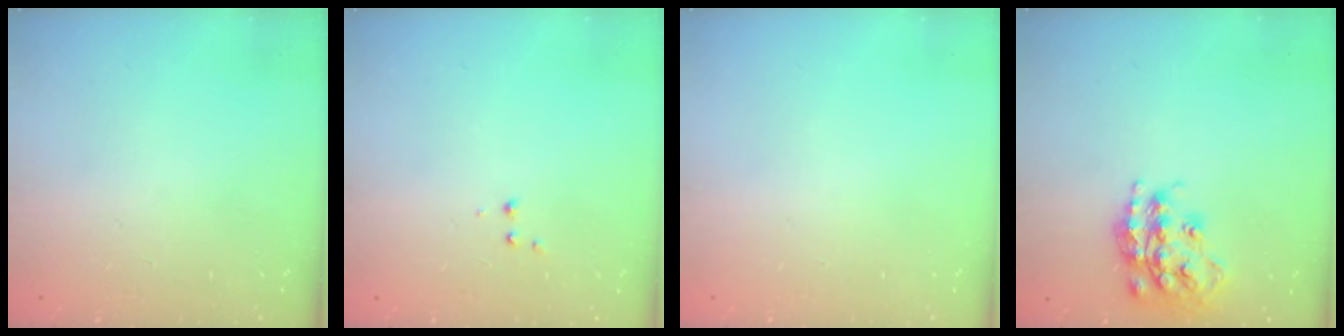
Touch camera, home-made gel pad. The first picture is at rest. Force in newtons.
{"total": 2.6, "press": 2.5, "slide": 0.6}
{"total": 0.0}
{"total": 18.0, "press": 17.9, "slide": 1.2}